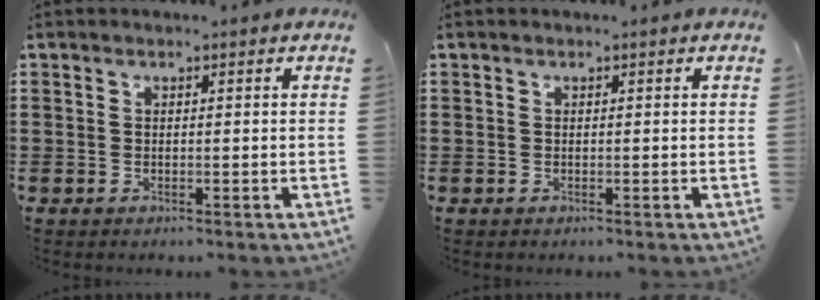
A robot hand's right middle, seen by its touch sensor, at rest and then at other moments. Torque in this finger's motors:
{"motor_torque": [-0.01, 0.01, 0.00, 0.00]}